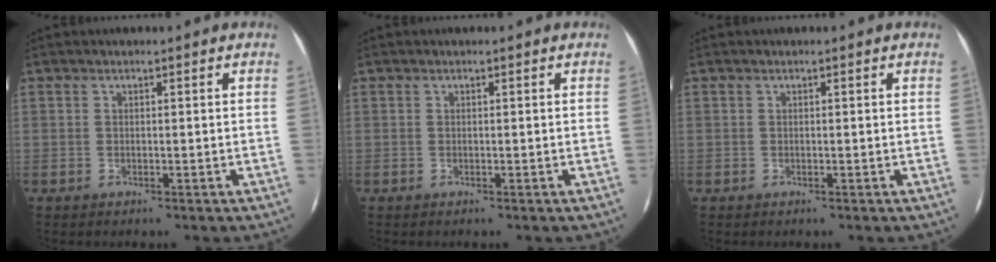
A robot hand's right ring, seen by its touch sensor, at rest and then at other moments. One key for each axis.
{"total": 0.0}
{"total": 0.0}